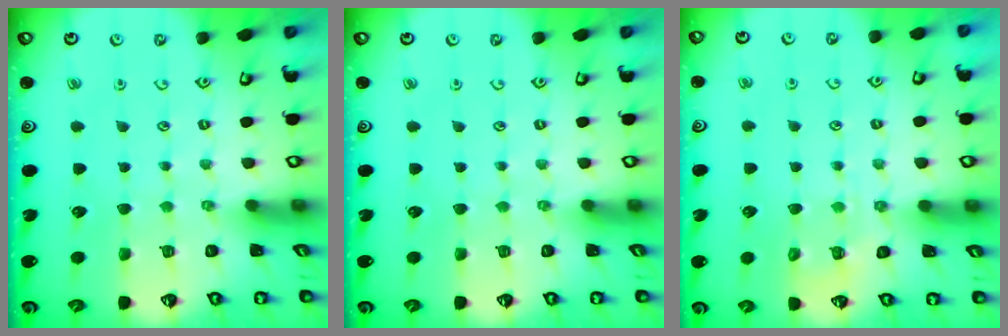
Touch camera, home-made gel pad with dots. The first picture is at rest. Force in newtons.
{"total": 0.0}
{"total": 4.8, "press": 4.8, "slide": 0.7}